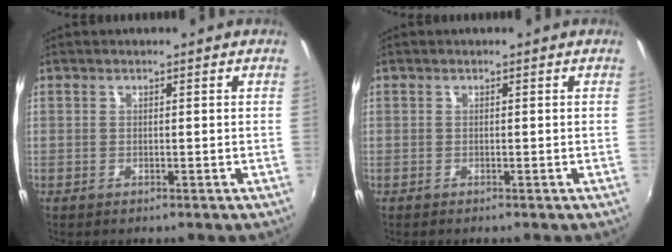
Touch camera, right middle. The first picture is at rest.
{"total": 0.0}